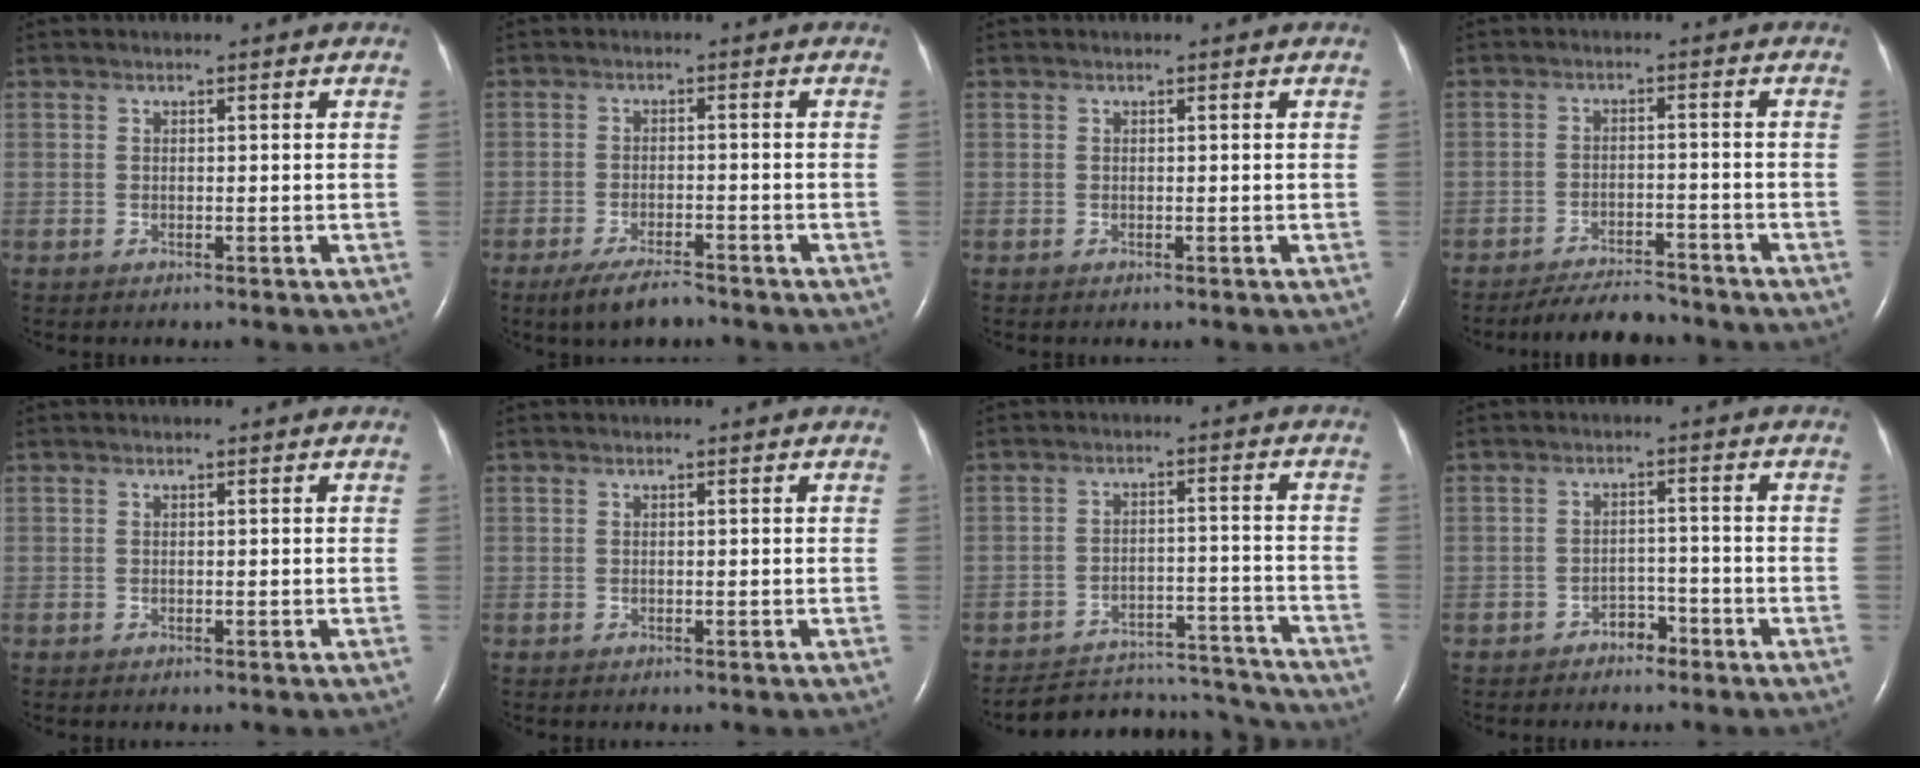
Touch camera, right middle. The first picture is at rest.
{"total": 5.5, "force": [-4.3, 1.2, 3.2], "torque": [-0.067, -0.009, -0.073]}
{"total": 0.0}
{"total": 6.4, "force": [-6.1, 1.2, 1.6], "torque": [-0.030, -0.013, -0.100]}
{"total": 0.0}
{"total": 0.0}
{"total": 14.3, "force": [-14.1, 1.8, 1.2], "torque": [-0.014, 0.024, -0.195]}
{"total": 2.7, "force": [-2.1, 1.5, 0.8], "torque": [-0.011, 0.007, -0.031]}